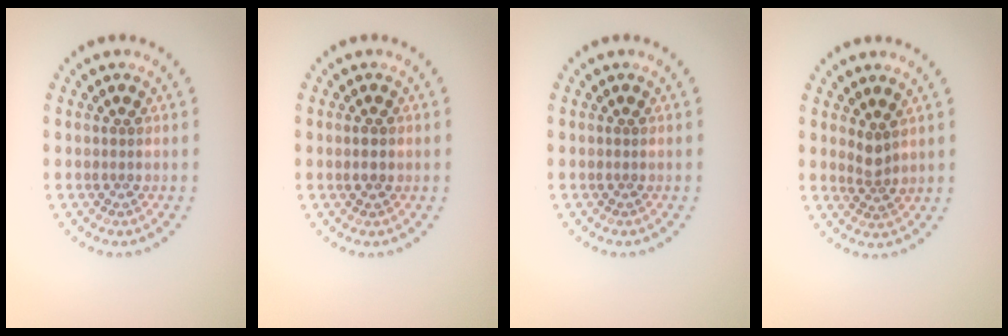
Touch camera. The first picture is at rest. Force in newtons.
{"total": 1.5, "press": 1.5, "slide": 0.1}
{"total": 0.0}
{"total": 1.7, "press": 1.3, "slide": 1.2}